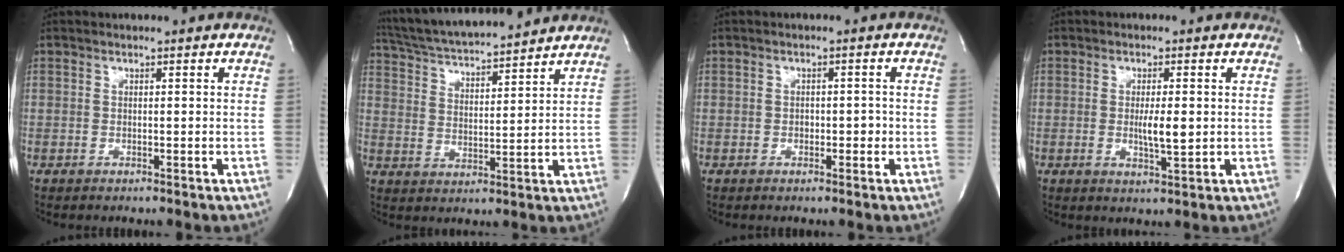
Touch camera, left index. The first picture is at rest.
{"total": 15.0, "force": [13.9, 0.9, 5.7], "torque": [-0.112, 0.018, 0.228]}
{"total": 1.9, "force": [-0.7, 1.2, 1.3], "torque": [-0.014, 0.001, -0.011]}
{"total": 3.8, "force": [-0.2, 0.6, 3.7], "torque": [-0.067, -0.009, -0.004]}